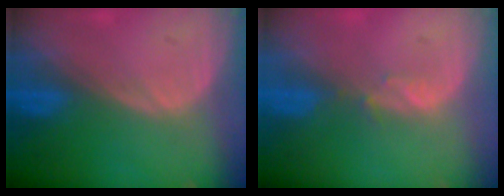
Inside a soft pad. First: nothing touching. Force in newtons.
{"total": 1.1, "press": 1.1, "slide": 0.2}